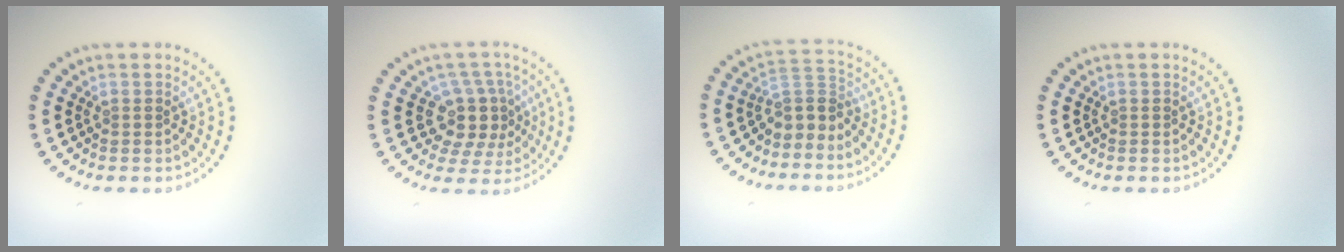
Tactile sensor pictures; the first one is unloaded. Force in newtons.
{"total": 4.0, "press": 3.3, "slide": 2.2}
{"total": 3.0, "press": 2.1, "slide": 2.0}
{"total": 0.0}